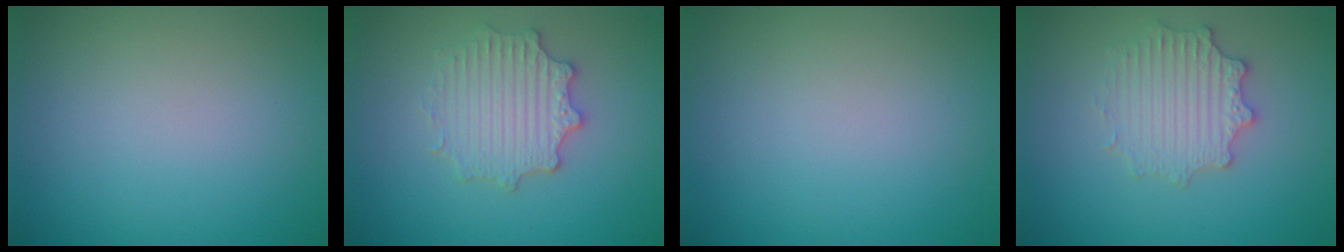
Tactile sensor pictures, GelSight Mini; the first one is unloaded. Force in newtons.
{"total": 3.4, "press": 3.1, "slide": 1.2}
{"total": 0.0}
{"total": 2.9, "press": 2.9, "slide": 0.6}